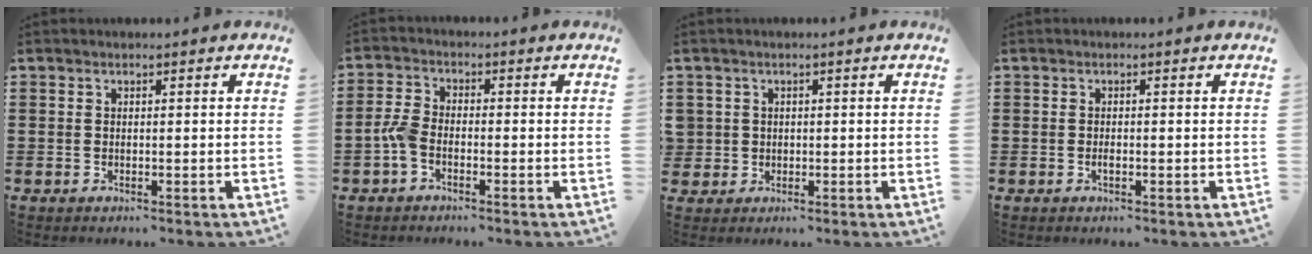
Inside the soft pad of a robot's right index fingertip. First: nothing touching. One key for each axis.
{"total": 3.4, "fx": -1.6, "fy": 1.7, "fz": 2.5, "tx": -0.066, "ty": 0.000, "tz": -0.037}
{"total": 1.9, "fx": 0.1, "fy": 1.9, "fz": 0.1, "tx": -0.012, "ty": 0.009, "tz": -0.001}
{"total": 0.9, "fx": -0.3, "fy": 0.3, "fz": 0.8, "tx": -0.016, "ty": -0.004, "tz": -0.004}